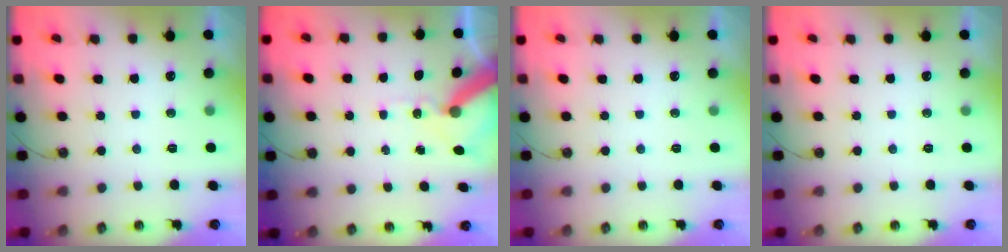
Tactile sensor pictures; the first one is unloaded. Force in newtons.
{"total": 10.3, "press": 10.2, "slide": 1.4}
{"total": 0.0}
{"total": 0.0}